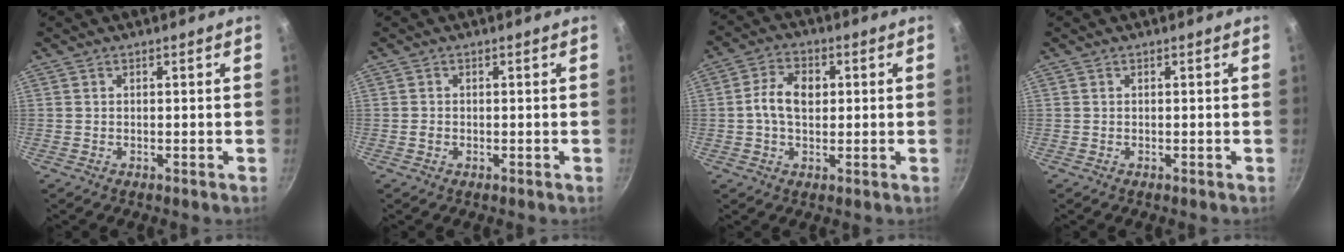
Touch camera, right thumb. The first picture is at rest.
{"total": 1.0, "force": [-0.2, 0.7, 0.5], "torque": [-0.009, 0.001, -0.004]}
{"total": 7.3, "force": [0.6, 4.8, 5.4], "torque": [-0.090, 0.014, 0.006]}
{"total": 0.0}